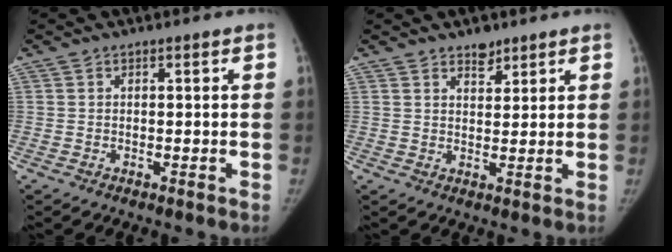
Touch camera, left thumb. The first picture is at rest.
{"total": 3.2, "force": [2.5, 1.6, 1.2], "torque": [-0.004, -0.018, 0.041]}